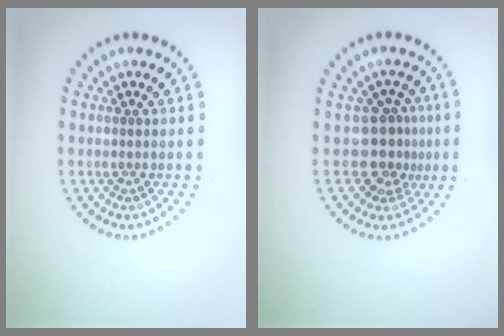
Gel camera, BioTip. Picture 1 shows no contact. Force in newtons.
{"total": 3.1, "press": 2.2, "slide": 2.2}